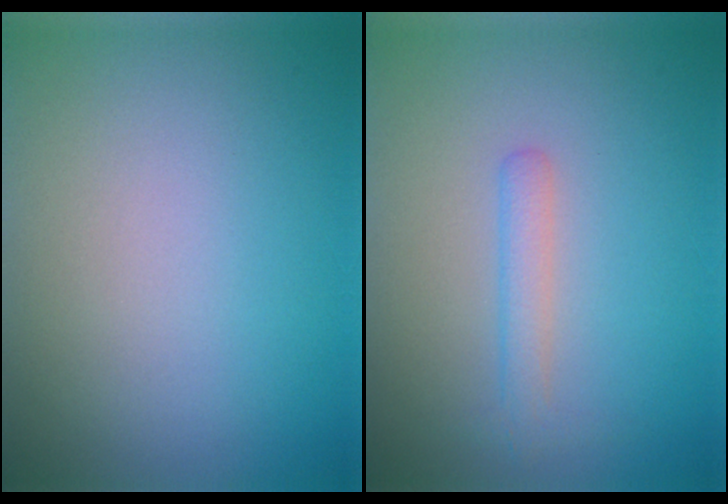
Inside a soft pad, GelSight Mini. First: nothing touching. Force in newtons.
{"total": 1.8, "press": 1.8, "slide": 0.1}